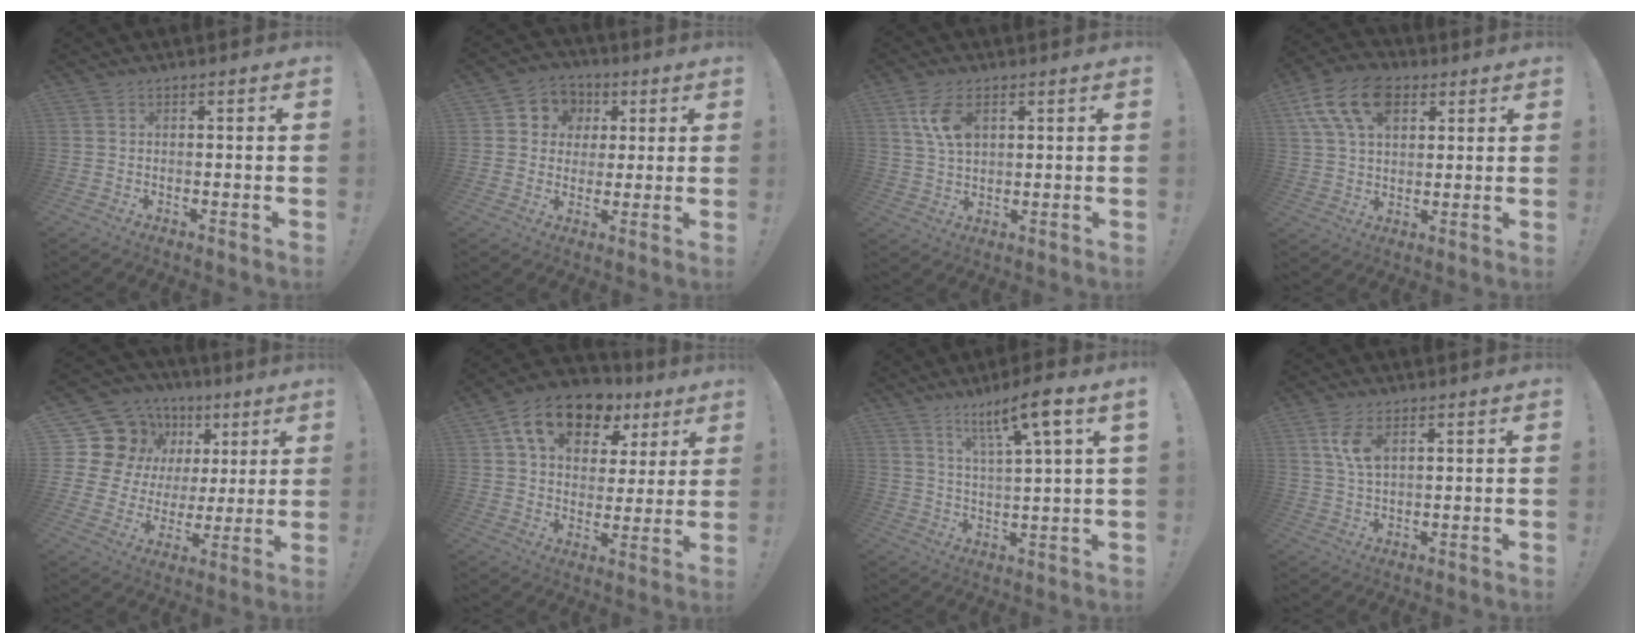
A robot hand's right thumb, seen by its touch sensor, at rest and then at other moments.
{"total": 7.8, "force": [1.1, 7.5, 2.1], "torque": [-0.023, -0.004, 0.027]}
{"total": 8.6, "force": [3.5, 4.8, 6.2], "torque": [-0.115, -0.006, 0.064]}
{"total": 15.4, "force": [6.8, 10.1, 9.4], "torque": [-0.172, -0.021, 0.129]}
{"total": 15.6, "force": [7.5, 12.3, 5.9], "torque": [-0.096, -0.052, 0.168]}
{"total": 16.2, "force": [9.2, 10.1, 8.6], "torque": [-0.140, -0.043, 0.167]}
{"total": 10.3, "force": [6.2, 0.0, 8.2], "torque": [-0.129, -0.034, 0.090]}
{"total": 6.9, "force": [3.0, 3.3, 5.3], "torque": [-0.099, -0.009, 0.051]}